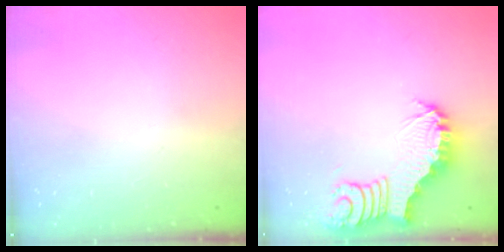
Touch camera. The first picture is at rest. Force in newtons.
{"total": 5.1, "press": 5.0, "slide": 0.8}